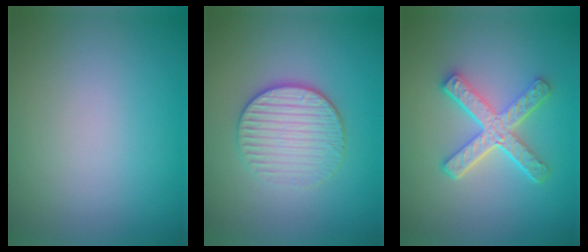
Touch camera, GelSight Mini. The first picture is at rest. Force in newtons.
{"total": 3.7, "press": 3.3, "slide": 1.7}
{"total": 5.1, "press": 3.7, "slide": 3.5}